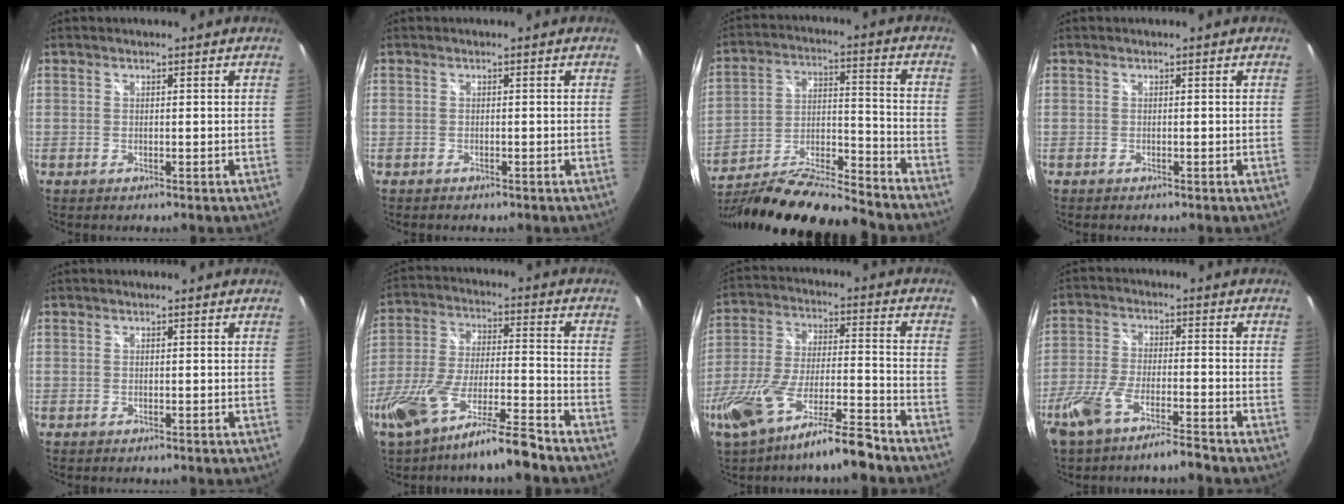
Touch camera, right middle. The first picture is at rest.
{"total": 1.3, "force": [-1.1, 0.6, 0.3], "torque": [-0.010, -0.004, -0.017]}
{"total": 21.6, "force": [-18.6, 1.8, 10.8], "torque": [-0.195, -0.035, -0.313]}
{"total": 0.6, "force": [-0.5, 0.2, 0.1], "torque": [-0.003, -0.003, -0.010]}
{"total": 0.0}
{"total": 14.4, "force": [-10.8, 1.4, 9.3], "torque": [-0.191, -0.022, -0.189]}
{"total": 16.0, "force": [-11.7, 2.2, 10.6], "torque": [-0.218, -0.028, -0.202]}
{"total": 8.8, "force": [-6.8, 1.4, 5.5], "torque": [-0.130, -0.010, -0.127]}